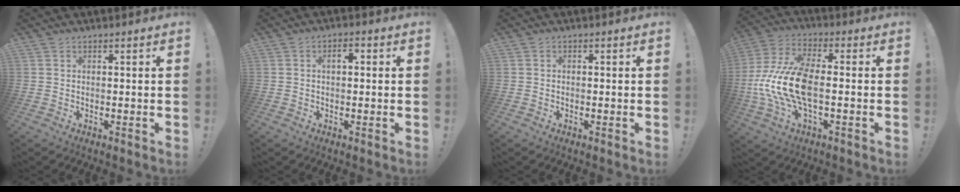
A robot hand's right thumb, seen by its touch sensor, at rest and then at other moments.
{"total": 3.0, "force": [0.2, 1.7, 2.5], "torque": [-0.032, 0.005, -0.003]}
{"total": 0.6, "force": [-0.4, 0.4, 0.3], "torque": [-0.010, 0.003, -0.007]}
{"total": 16.6, "force": [-2.7, 7.7, 14.4], "torque": [-0.291, 0.007, -0.040]}